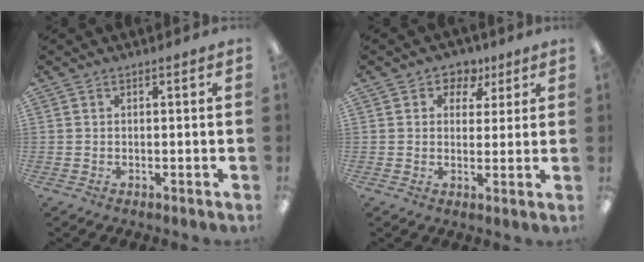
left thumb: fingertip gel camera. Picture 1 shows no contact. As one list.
[{"total": 6.1, "force": [3.6, 4.7, 1.5], "torque": [-0.021, -0.019, 0.059]}]